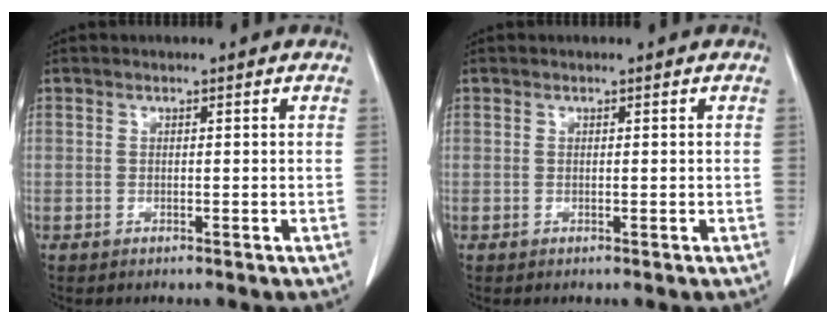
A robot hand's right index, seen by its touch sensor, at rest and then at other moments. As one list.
[{"total": 0.0}]